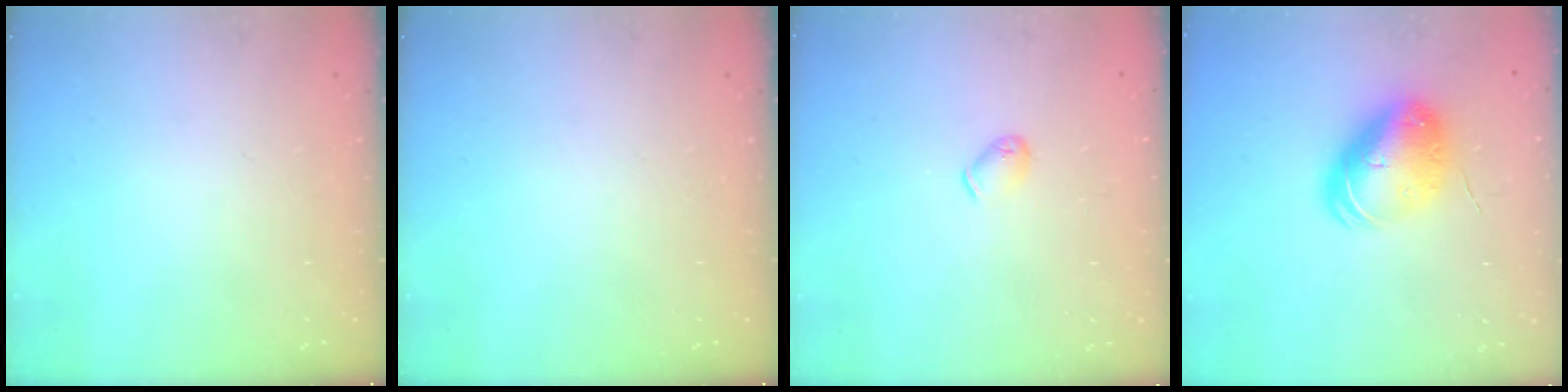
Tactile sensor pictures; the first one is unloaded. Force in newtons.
{"total": 0.0}
{"total": 4.9, "press": 4.8, "slide": 0.9}
{"total": 10.2, "press": 10.0, "slide": 1.7}